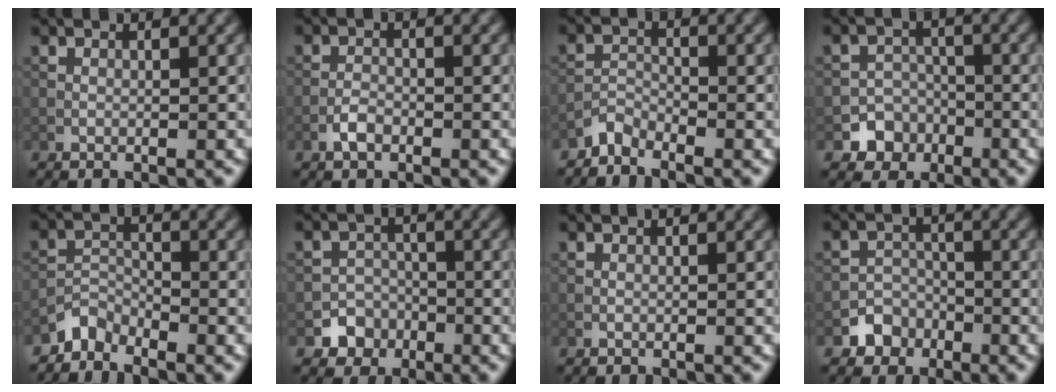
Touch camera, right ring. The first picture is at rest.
{"total": 1.6, "force": [-1.0, 0.8, 1.0], "torque": [-0.018, 0.003, -0.022]}
{"total": 2.0, "force": [-1.9, 0.5, 0.3], "torque": [-0.005, 0.007, -0.045]}
{"total": 3.9, "force": [-2.1, 3.2, 0.5], "torque": [0.028, 0.006, -0.041]}
{"total": 2.5, "force": [-2.3, 0.9, 0.2], "torque": [-0.001, 0.010, -0.053]}
{"total": 3.1, "force": [-1.8, 2.6, 0.3], "torque": [0.024, 0.007, -0.033]}
{"total": 0.0}
{"total": 2.8, "force": [-1.8, 2.1, 0.2], "torque": [0.014, 0.007, -0.031]}